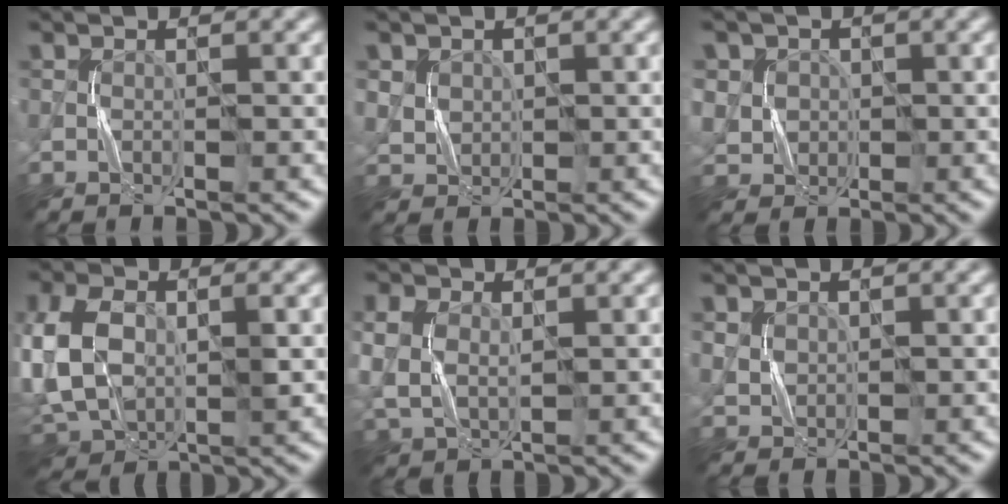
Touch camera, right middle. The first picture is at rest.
{"total": 1.7, "force": [0.7, 1.5, 0.1], "torque": [-0.006, 0.000, 0.018]}
{"total": 4.3, "force": [1.2, 4.0, 1.0], "torque": [-0.029, 0.019, 0.013]}
{"total": 9.4, "force": [-0.3, 6.5, 6.8], "torque": [-0.164, -0.004, -0.001]}
{"total": 3.6, "force": [0.8, 2.8, 2.2], "torque": [-0.065, 0.000, 0.031]}
{"total": 1.2, "force": [0.5, 1.1, 0.1], "torque": [0.000, 0.002, 0.012]}